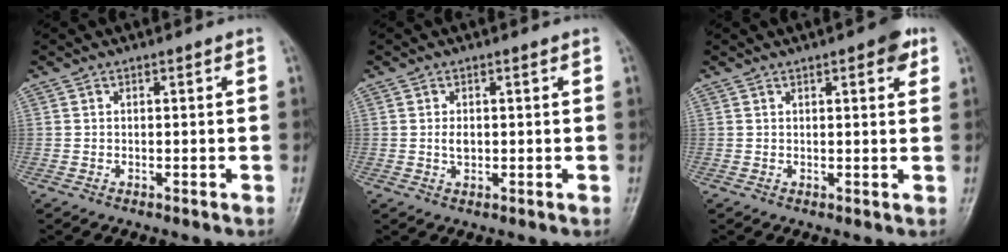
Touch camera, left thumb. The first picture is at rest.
{"total": 1.9, "force": [0.2, 1.1, 1.5], "torque": [-0.024, -0.002, 0.006]}
{"total": 4.2, "force": [2.1, 1.3, 3.3], "torque": [-0.034, -0.005, 0.021]}